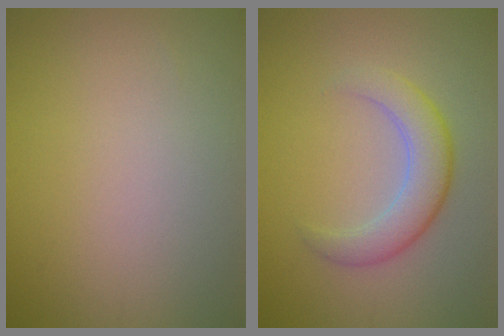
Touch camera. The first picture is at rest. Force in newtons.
{"total": 4.0, "press": 4.0, "slide": 0.1}